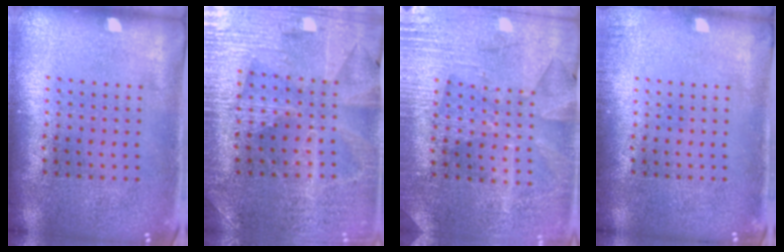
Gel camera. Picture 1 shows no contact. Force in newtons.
{"total": 3.0, "press": 2.9, "slide": 0.4}
{"total": 2.9, "press": 2.8, "slide": 0.5}
{"total": 0.9, "press": 0.9, "slide": 0.2}